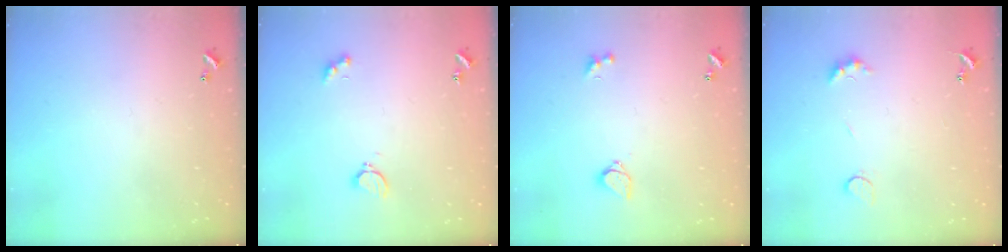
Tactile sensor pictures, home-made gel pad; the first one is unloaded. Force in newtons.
{"total": 2.8, "press": 2.8, "slide": 0.6}
{"total": 3.0, "press": 2.9, "slide": 0.8}
{"total": 4.2, "press": 4.2, "slide": 0.7}